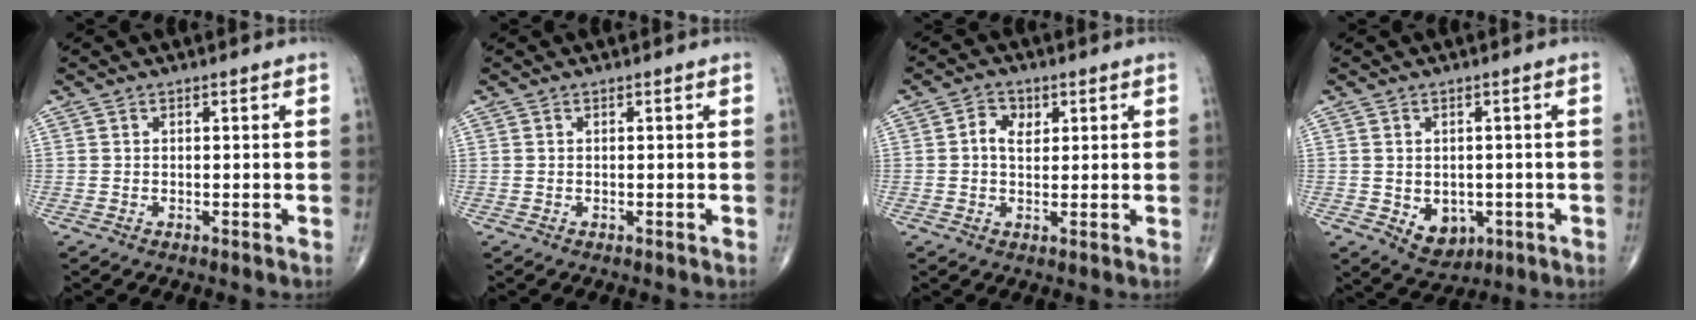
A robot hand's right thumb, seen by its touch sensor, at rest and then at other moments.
{"total": 0.0}
{"total": 3.8, "force": [1.0, 2.8, 2.4], "torque": [-0.026, 0.001, 0.012]}
{"total": 6.1, "force": [-1.4, 4.7, 3.7], "torque": [-0.029, 0.002, -0.004]}